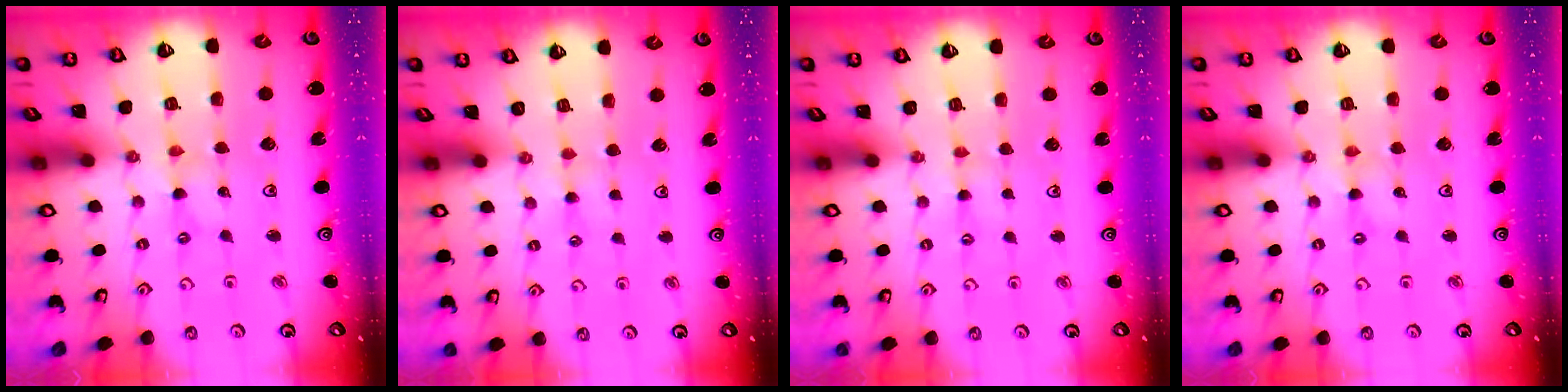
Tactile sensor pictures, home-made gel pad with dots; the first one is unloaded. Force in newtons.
{"total": 2.0, "press": 2.0, "slide": 0.4}
{"total": 1.3, "press": 1.3, "slide": 0.3}
{"total": 0.0}